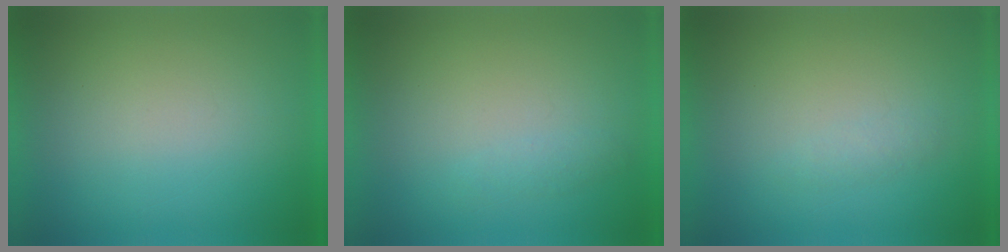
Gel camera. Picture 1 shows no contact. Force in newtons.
{"total": 1.4}
{"total": 1.1}